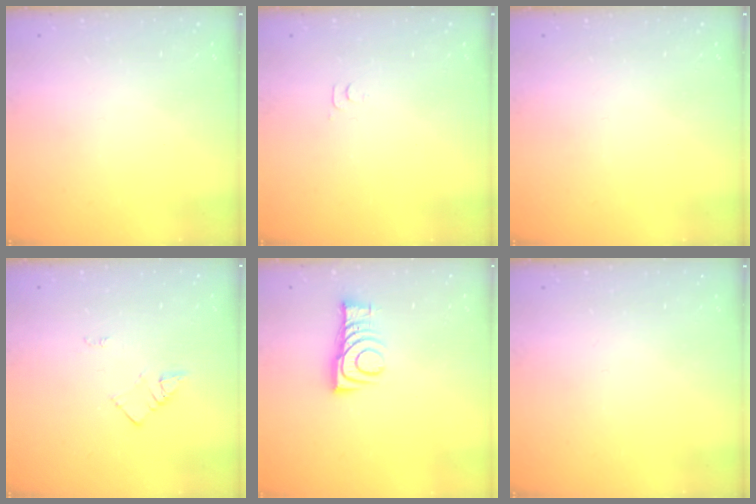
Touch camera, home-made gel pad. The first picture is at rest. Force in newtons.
{"total": 3.8, "press": 3.8, "slide": 0.6}
{"total": 0.0}
{"total": 2.3, "press": 2.3, "slide": 0.3}
{"total": 8.9, "press": 8.9, "slide": 0.4}
{"total": 0.0}